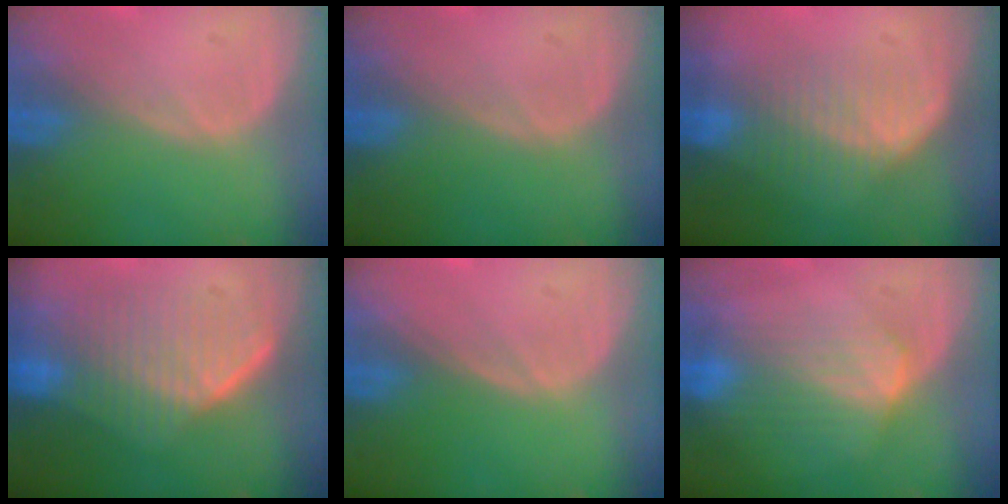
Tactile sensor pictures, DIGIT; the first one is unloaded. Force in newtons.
{"total": 0.0}
{"total": 6.7, "press": 6.2, "slide": 2.4}
{"total": 7.8, "press": 7.7, "slide": 0.6}
{"total": 0.0}
{"total": 7.2, "press": 6.4, "slide": 3.1}